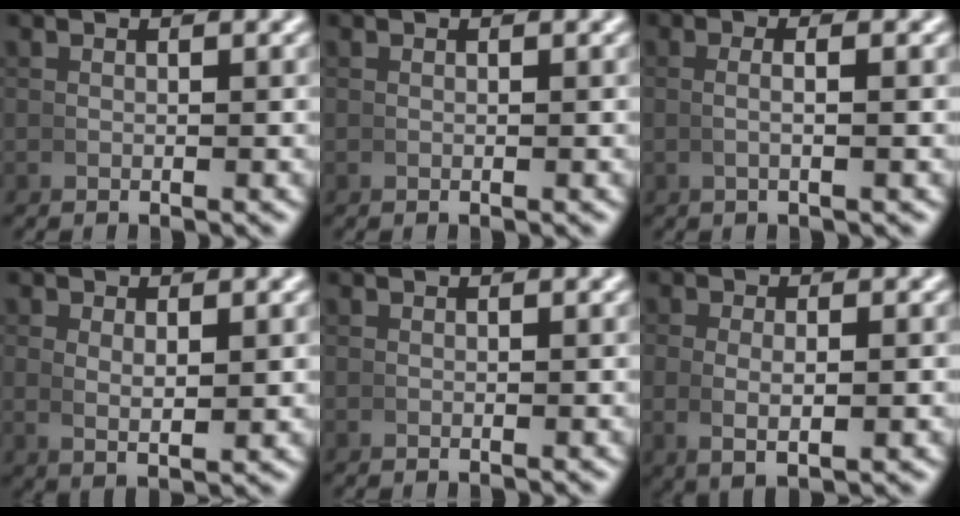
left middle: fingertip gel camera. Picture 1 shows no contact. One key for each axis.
{"total": 0.0}
{"total": 1.6, "fx": 0.0, "fy": -0.2, "fz": 1.6, "tx": -0.033, "ty": -0.001, "tz": 0.001}
{"total": 2.2, "fx": 0.6, "fy": 0.7, "fz": 2.0, "tx": -0.042, "ty": -0.015, "tz": 0.025}
{"total": 0.0}
{"total": 2.8, "fx": 0.0, "fy": 1.2, "fz": 2.6, "tx": -0.057, "ty": -0.011, "tz": 0.011}